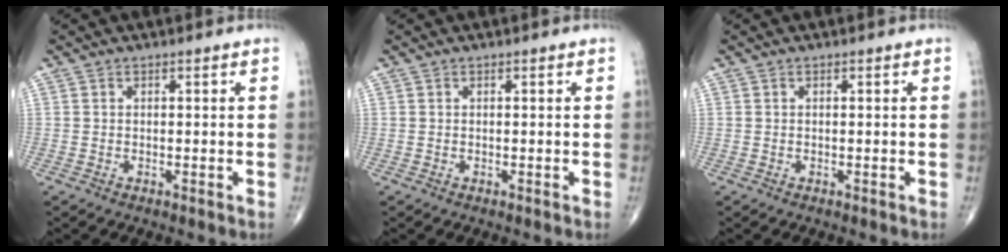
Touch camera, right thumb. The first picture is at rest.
{"total": 0.0}
{"total": 0.0}